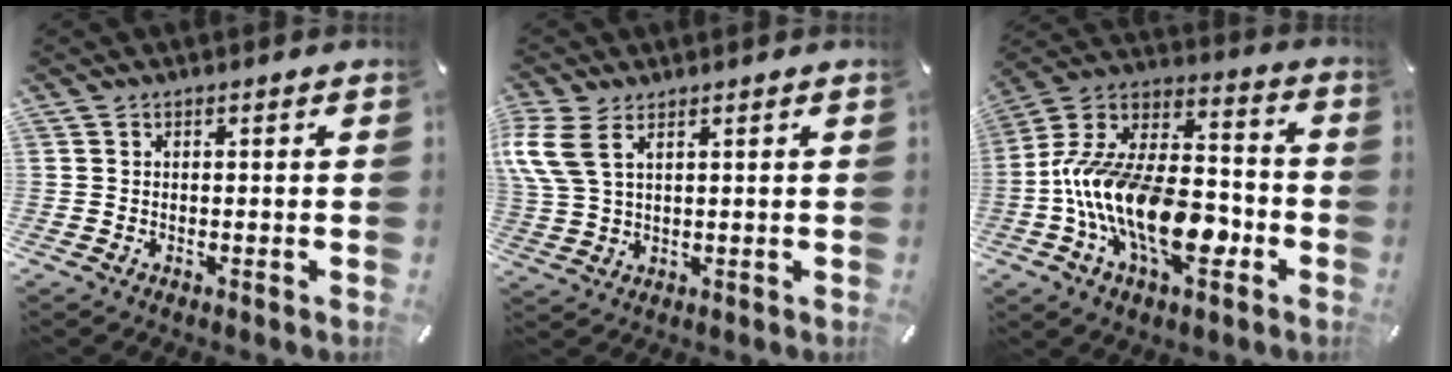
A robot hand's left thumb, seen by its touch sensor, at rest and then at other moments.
{"total": 6.9, "force": [3.8, 3.4, 4.7], "torque": [-0.121, -0.010, 0.070]}
{"total": 20.2, "force": [-7.6, 11.3, 14.9], "torque": [-0.295, 0.018, -0.129]}